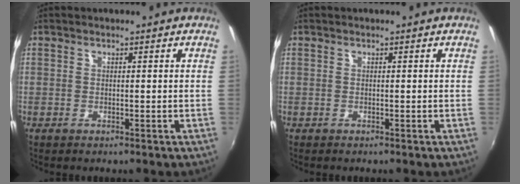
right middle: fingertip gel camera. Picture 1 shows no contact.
{"total": 0.0}